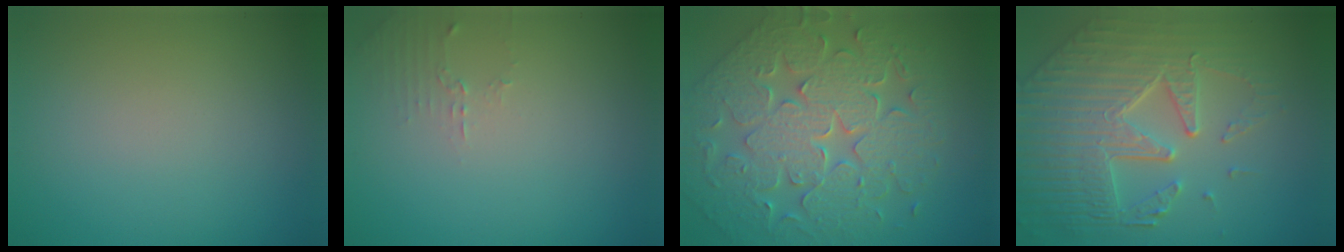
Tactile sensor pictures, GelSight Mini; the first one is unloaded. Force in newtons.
{"total": 1.2, "press": 1.2, "slide": 0.4}
{"total": 7.8, "press": 6.7, "slide": 4.0}
{"total": 8.7, "press": 6.0, "slide": 6.3}